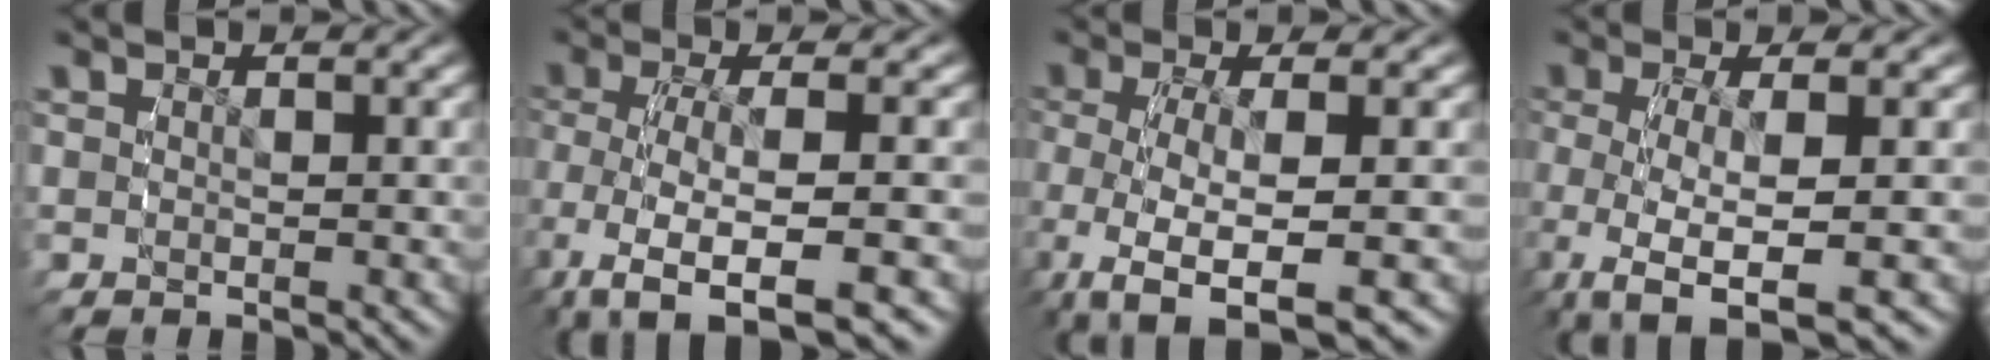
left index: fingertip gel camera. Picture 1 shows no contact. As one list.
[{"total": 10.0, "force": [-7.2, 4.4, 5.4], "torque": [-0.144, -0.063, -0.082]}, {"total": 9.3, "force": [-6.0, 4.4, 5.6], "torque": [-0.155, -0.064, -0.062]}, {"total": 8.8, "force": [-5.4, 3.9, 5.8], "torque": [-0.154, -0.060, -0.053]}]